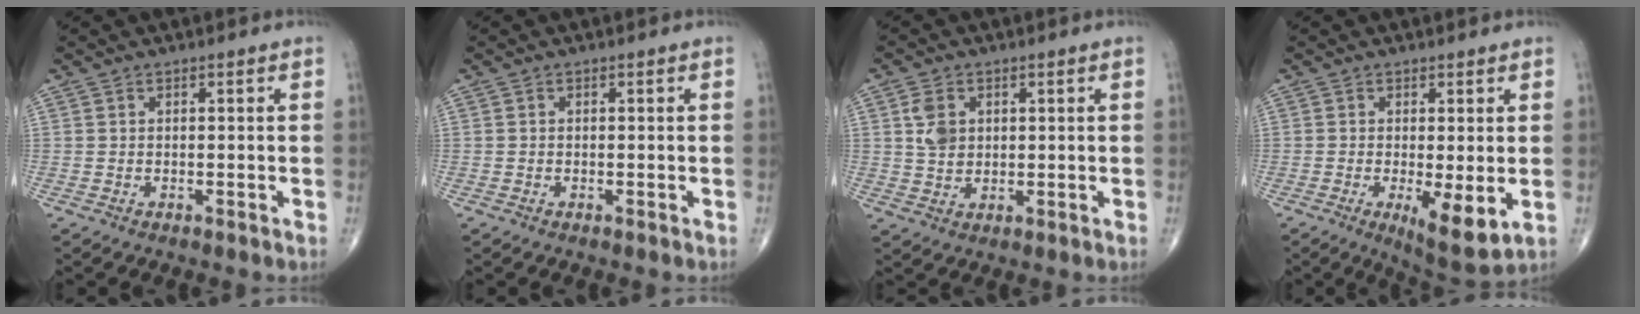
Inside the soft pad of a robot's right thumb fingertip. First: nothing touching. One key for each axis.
{"total": 0.0}
{"total": 4.8, "fx": 1.3, "fy": 3.6, "fz": 2.9, "tx": -0.040, "ty": -0.006, "tz": 0.027}
{"total": 7.5, "fx": -1.4, "fy": 2.2, "fz": 7.0, "tx": -0.111, "ty": -0.025, "tz": -0.016}